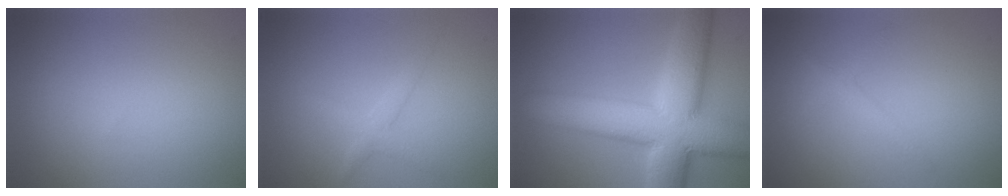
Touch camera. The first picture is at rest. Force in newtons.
{"total": 1.5, "press": 1.5, "slide": 0.1}
{"total": 12.2, "press": 12.2, "slide": 0.6}
{"total": 1.4, "press": 1.4, "slide": 0.0}